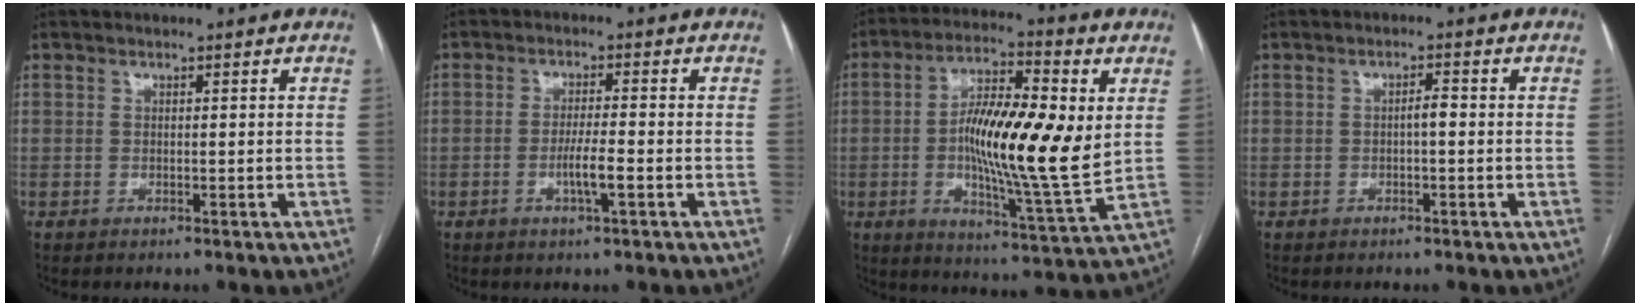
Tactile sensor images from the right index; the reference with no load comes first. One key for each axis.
{"total": 4.0, "fx": -1.4, "fy": 0.1, "fz": 3.7, "tx": -0.070, "ty": -0.004, "tz": -0.025}
{"total": 17.2, "fx": 1.1, "fy": 2.7, "fz": 17.0, "tx": -0.302, "ty": -0.001, "tz": 0.008}
{"total": 1.6, "fx": -0.3, "fy": 0.4, "fz": 1.6, "tx": -0.025, "ty": 0.004, "tz": -0.005}